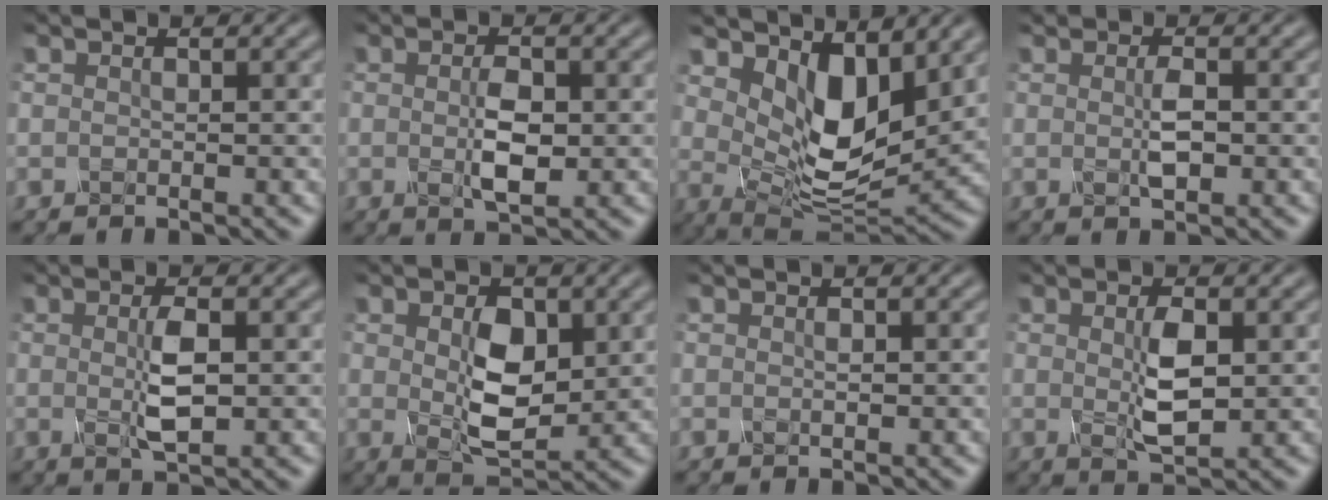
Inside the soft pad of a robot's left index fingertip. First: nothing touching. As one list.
[{"total": 2.6, "force": [0.0, 0.9, 2.4], "torque": [-0.054, 0.001, 0.002]}, {"total": 6.8, "force": [3.0, 3.4, 5.0], "torque": [-0.096, -0.020, 0.053]}, {"total": 1.3, "force": [0.1, 0.2, 1.3], "torque": [-0.032, 0.002, 0.002]}, {"total": 2.6, "force": [0.3, 0.4, 2.6], "torque": [-0.058, 0.001, 0.008]}, {"total": 4.8, "force": [0.7, 2.7, 3.9], "torque": [-0.079, -0.001, 0.017]}, {"total": 0.0}, {"total": 3.1, "force": [0.4, 0.8, 2.9], "torque": [-0.066, 0.002, 0.011]}]